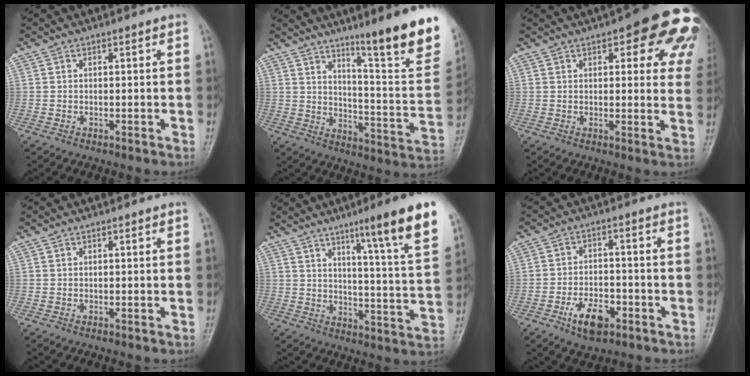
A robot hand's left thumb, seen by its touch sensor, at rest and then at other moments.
{"total": 20.6, "force": [13.4, 1.8, 15.5], "torque": [-0.180, -0.085, 0.193]}
{"total": 17.6, "force": [8.8, 6.9, 13.5], "torque": [-0.122, -0.016, 0.091]}
{"total": 0.0}
{"total": 17.1, "force": [10.1, 0.7, 13.8], "torque": [-0.181, -0.052, 0.138]}
{"total": 7.9, "force": [-4.0, 4.2, 5.3], "torque": [-0.077, 0.020, -0.066]}